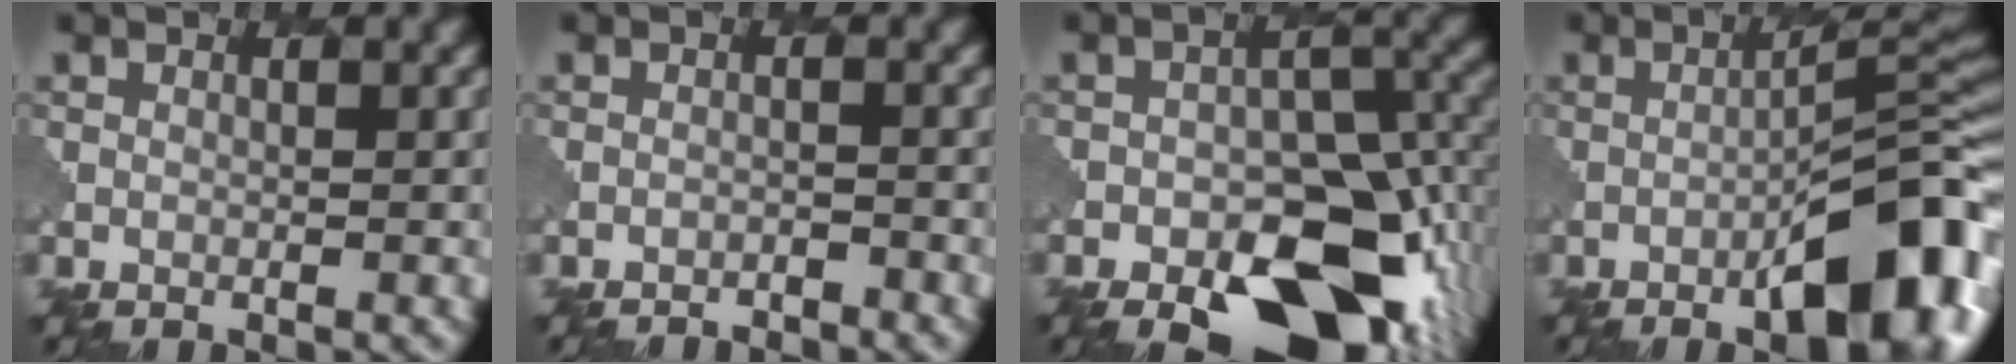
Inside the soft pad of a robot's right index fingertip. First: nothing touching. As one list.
[{"total": 2.2, "force": [-2.2, 0.0, 0.1], "torque": [0.003, 0.002, -0.033]}, {"total": 14.1, "force": [-6.7, 7.6, 9.9], "torque": [-0.122, -0.013, -0.106]}, {"total": 10.1, "force": [-4.1, 2.7, 8.9], "torque": [-0.121, 0.009, -0.061]}]